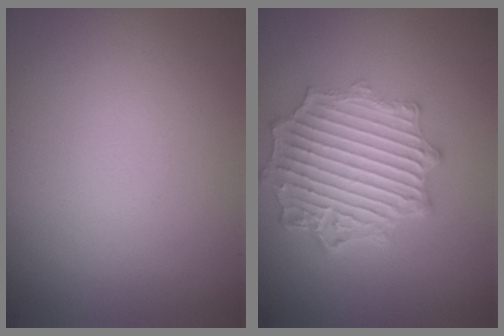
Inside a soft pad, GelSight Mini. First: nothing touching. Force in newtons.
{"total": 7.0, "press": 5.4, "slide": 4.6}